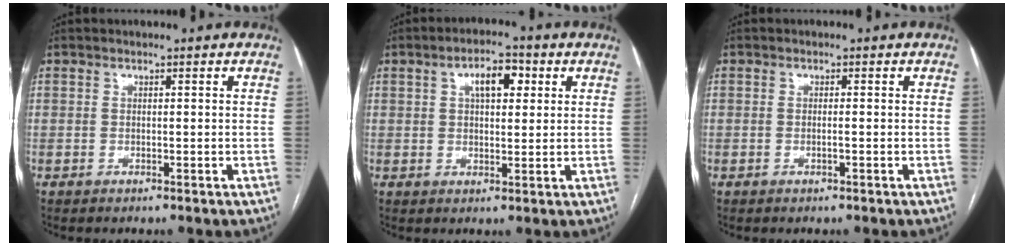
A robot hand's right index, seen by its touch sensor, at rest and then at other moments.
{"total": 5.9, "force": [2.1, 2.6, 4.9], "torque": [-0.082, 0.015, 0.034]}
{"total": 0.8, "force": [-0.2, 0.0, 0.7], "torque": [-0.015, -0.001, -0.002]}